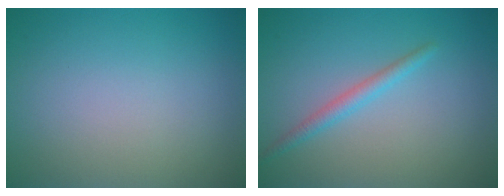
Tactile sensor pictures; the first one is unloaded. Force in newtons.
{"total": 1.7, "press": 1.7, "slide": 0.1}